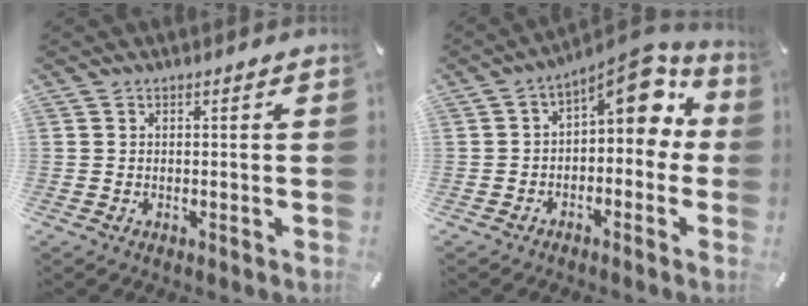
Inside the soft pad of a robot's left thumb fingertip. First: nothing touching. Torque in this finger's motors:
{"motor_torque": [0.32, 0.92, 0.28, 0.05, 0.14]}